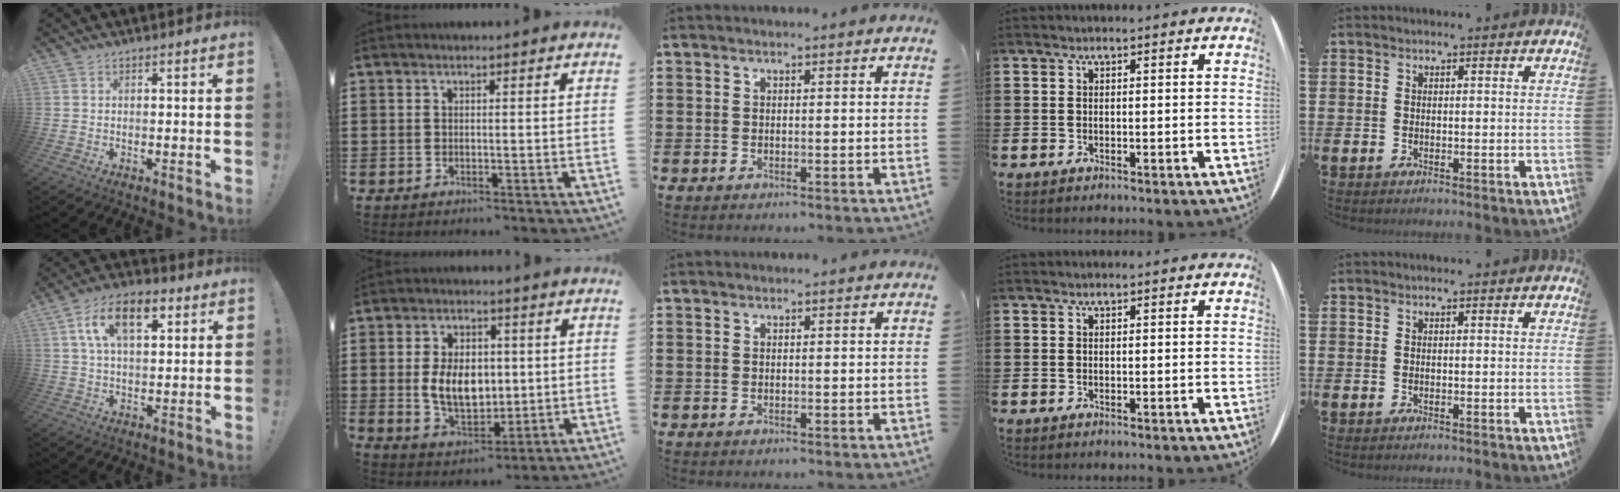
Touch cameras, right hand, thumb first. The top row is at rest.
{"thumb": {"total": 13.0, "force": [4.9, 6.9, 9.9], "torque": [-0.161, 0.009, 0.088]}, "index": {"total": 8.2, "force": [0.4, 5.6, 6.0], "torque": [-0.111, 0.003, 0.001]}}